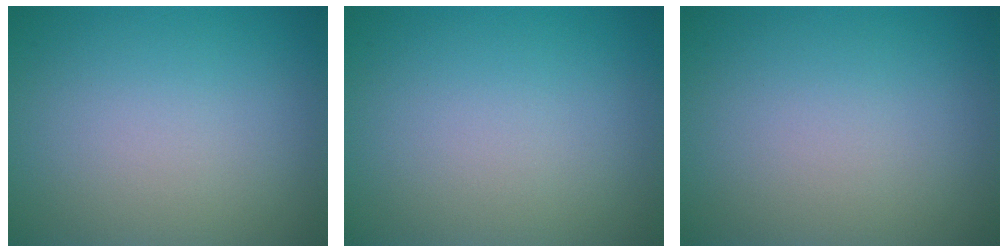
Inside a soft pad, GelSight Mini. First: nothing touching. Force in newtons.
{"total": 0.0}
{"total": 0.0}